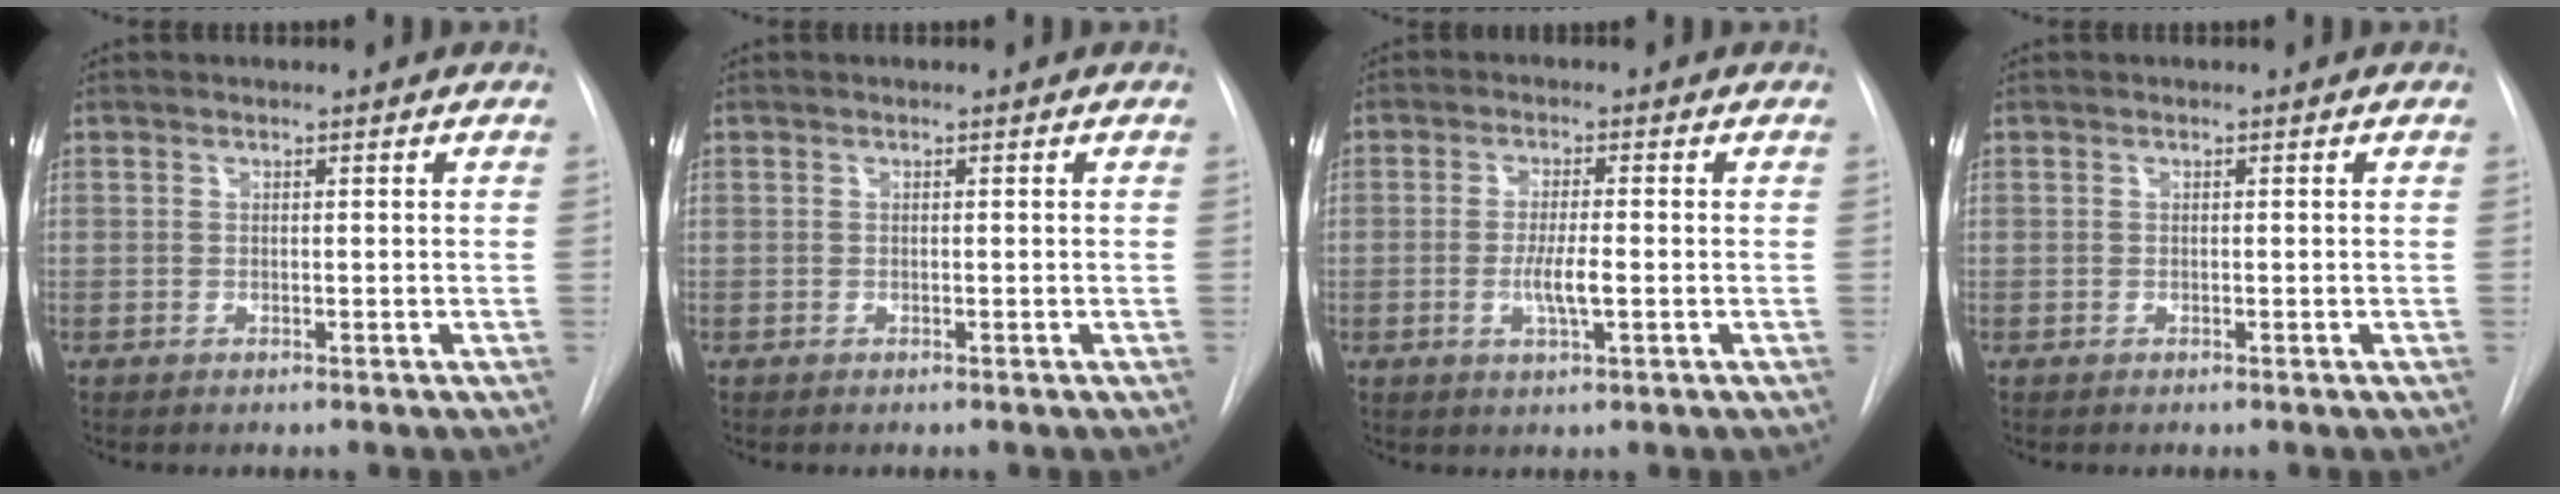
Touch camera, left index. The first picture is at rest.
{"total": 0.0}
{"total": 4.0, "force": [-0.8, 0.5, 3.9], "torque": [-0.077, -0.006, -0.015]}
{"total": 0.0}